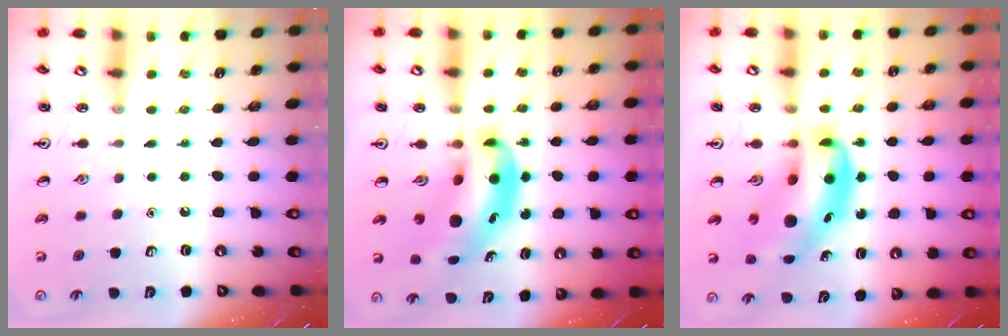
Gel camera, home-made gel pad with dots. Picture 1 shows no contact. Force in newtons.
{"total": 9.7, "press": 9.3, "slide": 2.6}
{"total": 12.7, "press": 12.1, "slide": 3.8}